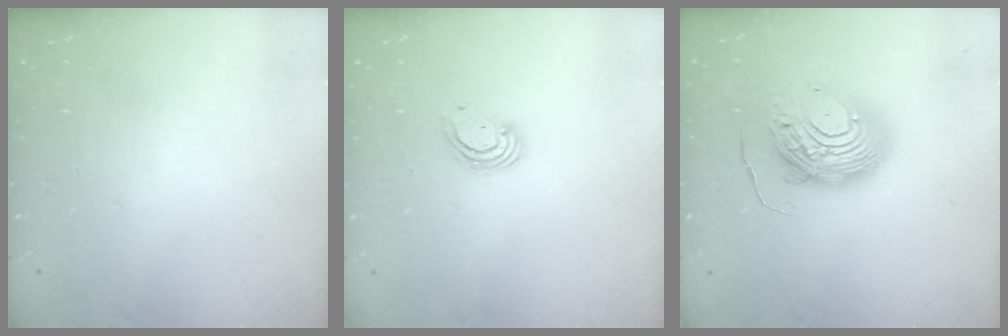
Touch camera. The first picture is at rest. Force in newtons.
{"total": 4.0, "press": 3.9, "slide": 0.2}
{"total": 13.9, "press": 13.9, "slide": 1.4}